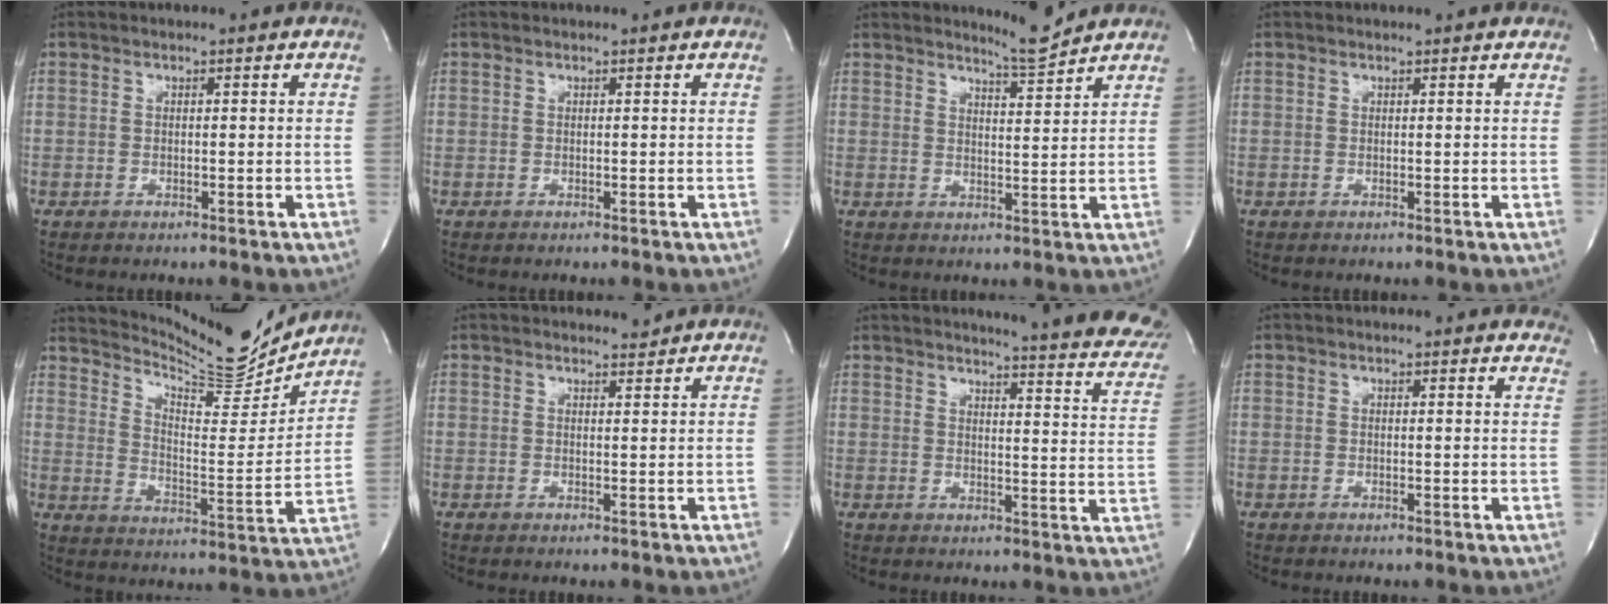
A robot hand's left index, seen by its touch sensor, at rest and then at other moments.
{"total": 0.0}
{"total": 3.9, "force": [3.8, -0.9, 0.2], "torque": [-0.014, -0.023, 0.062]}
{"total": 1.9, "force": [1.8, 0.2, 0.5], "torque": [-0.015, 0.010, 0.016]}
{"total": 14.1, "force": [13.9, 0.1, 2.4], "torque": [-0.051, -0.052, 0.206]}
{"total": 1.4, "force": [1.4, -0.1, -0.2], "torque": [-0.006, -0.007, 0.021]}
{"total": 20.3, "force": [18.0, 2.3, 9.1], "torque": [-0.109, -0.076, 0.186]}
{"total": 10.2, "force": [9.6, 2.3, 2.5], "torque": [-0.008, 0.004, 0.086]}